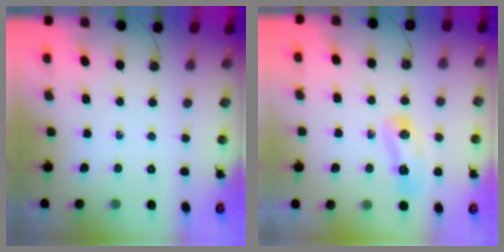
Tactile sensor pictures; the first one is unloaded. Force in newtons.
{"total": 14.6, "press": 9.6, "slide": 10.9}